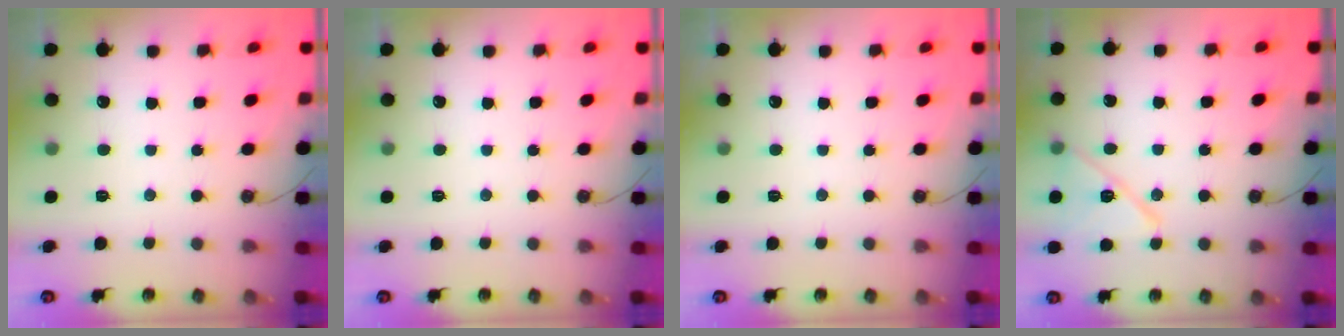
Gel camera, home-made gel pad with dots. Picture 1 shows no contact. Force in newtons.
{"total": 0.0}
{"total": 0.0}
{"total": 13.3, "press": 12.7, "slide": 4.1}